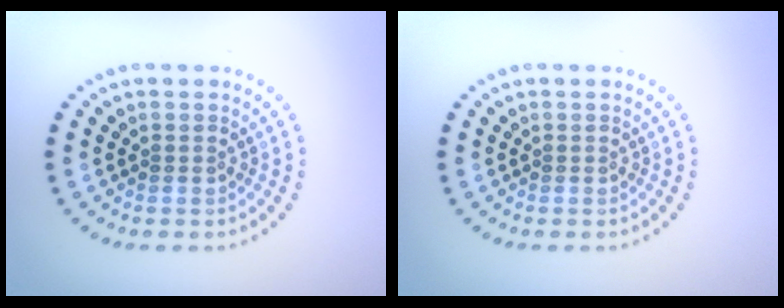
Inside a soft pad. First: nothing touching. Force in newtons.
{"total": 0.0}